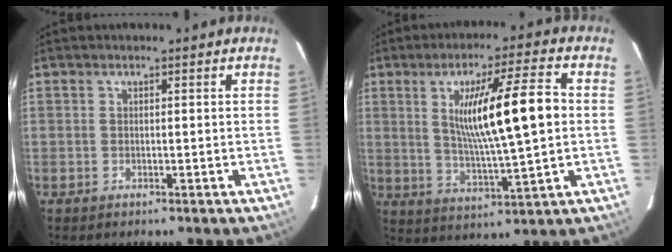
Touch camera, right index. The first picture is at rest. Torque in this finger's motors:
{"motor_torque": [1.15, 0.62, 0.66, 0.16]}